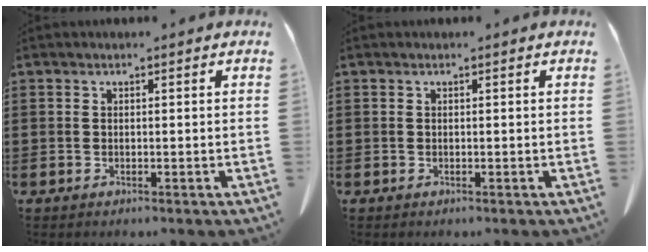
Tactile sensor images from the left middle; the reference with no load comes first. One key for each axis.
{"total": 0.0}